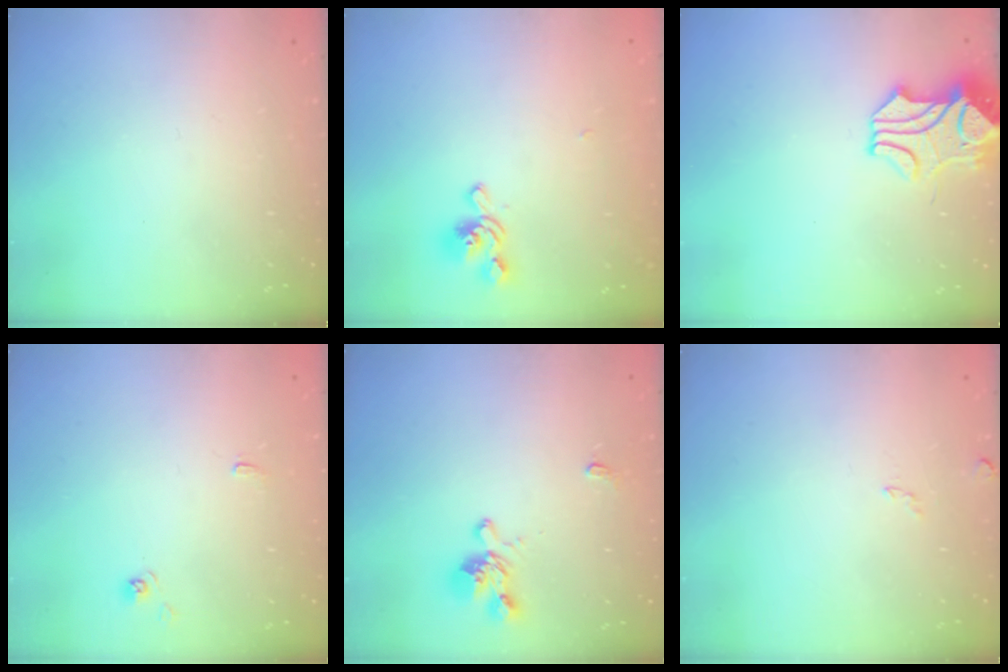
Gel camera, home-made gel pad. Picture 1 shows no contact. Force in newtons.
{"total": 1.2, "press": 0.2, "slide": 1.1}
{"total": 2.8, "press": 2.5, "slide": 1.1}
{"total": 1.2, "press": 1.2, "slide": 0.3}
{"total": 1.6, "press": 1.1, "slide": 1.1}
{"total": 2.6, "press": 2.5, "slide": 0.5}